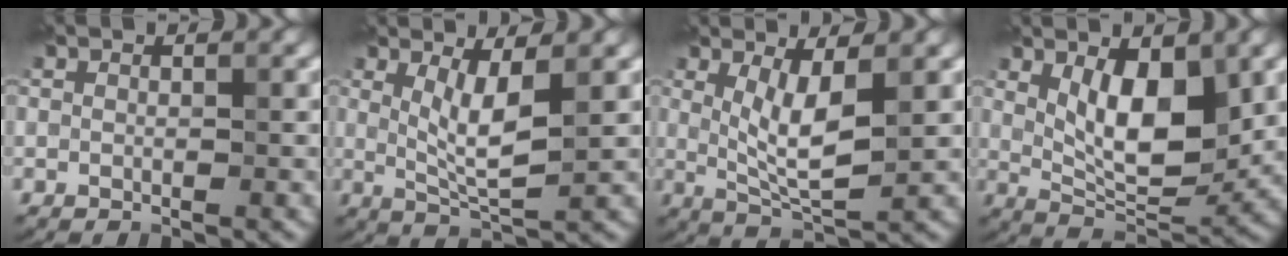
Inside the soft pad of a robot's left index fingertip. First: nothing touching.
{"total": 4.0, "force": [1.0, 0.8, 3.8], "torque": [-0.074, -0.012, 0.025]}
{"total": 4.6, "force": [0.9, 1.2, 4.4], "torque": [-0.081, -0.012, 0.023]}
{"total": 6.8, "force": [2.0, 2.9, 5.8], "torque": [-0.094, -0.009, 0.039]}